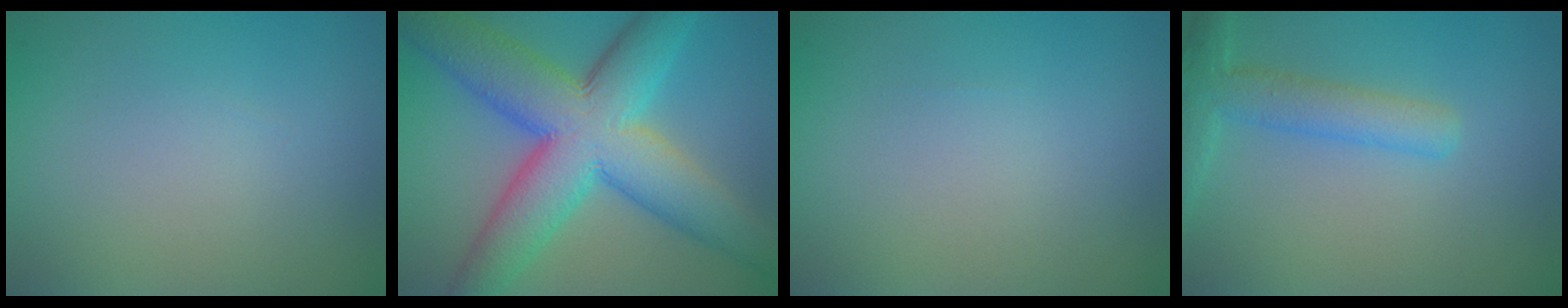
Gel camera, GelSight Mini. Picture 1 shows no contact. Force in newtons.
{"total": 11.6, "press": 11.6, "slide": 0.2}
{"total": 0.0}
{"total": 3.5, "press": 3.5, "slide": 0.2}